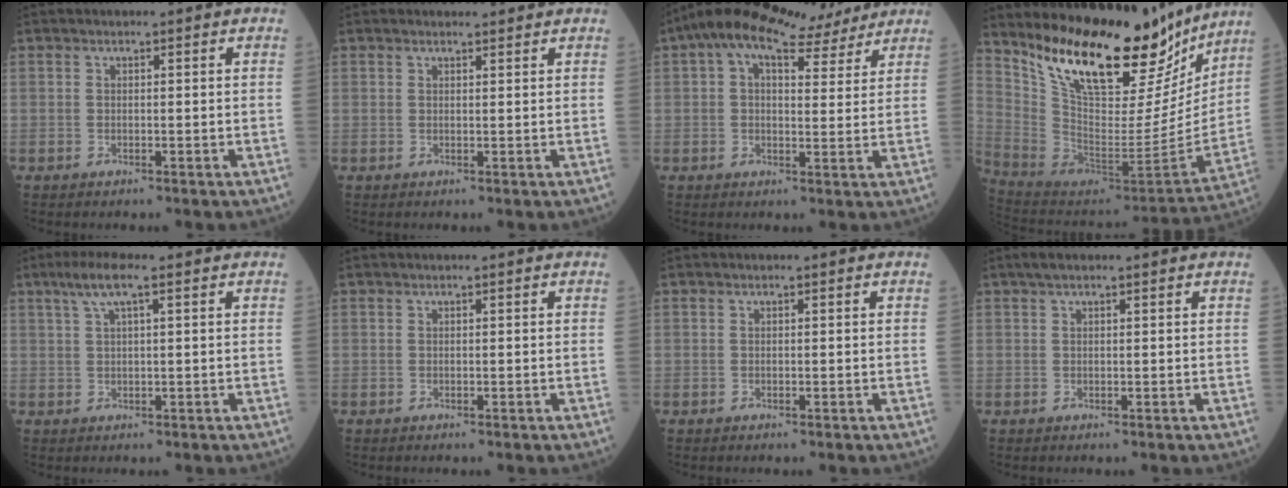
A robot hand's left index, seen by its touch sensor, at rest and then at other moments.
{"total": 1.4, "force": [1.3, 0.4, 0.0], "torque": [-0.008, 0.003, 0.019]}
{"total": 12.0, "force": [9.1, 4.4, 6.5], "torque": [-0.107, 0.042, 0.130]}
{"total": 23.7, "force": [18.6, 7.3, 12.8], "torque": [-0.204, -0.040, 0.301]}
{"total": 4.2, "force": [2.2, 0.3, 3.5], "torque": [-0.075, 0.015, 0.044]}
{"total": 0.0}
{"total": 0.0}
{"total": 2.0, "force": [1.4, 0.5, 1.4], "torque": [-0.026, 0.020, 0.023]}